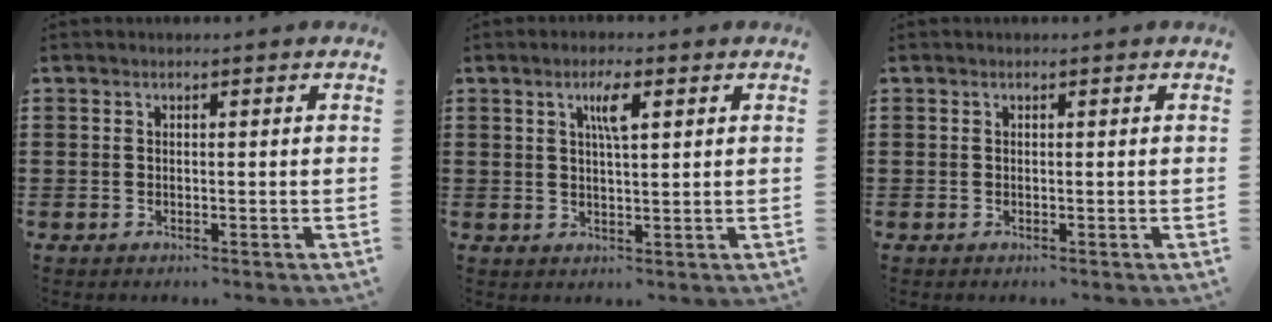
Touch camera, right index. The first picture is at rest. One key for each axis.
{"total": 3.8, "fx": 1.6, "fy": 0.9, "fz": 3.4, "tx": -0.065, "ty": 0.006, "tz": 0.022}
{"total": 0.0}